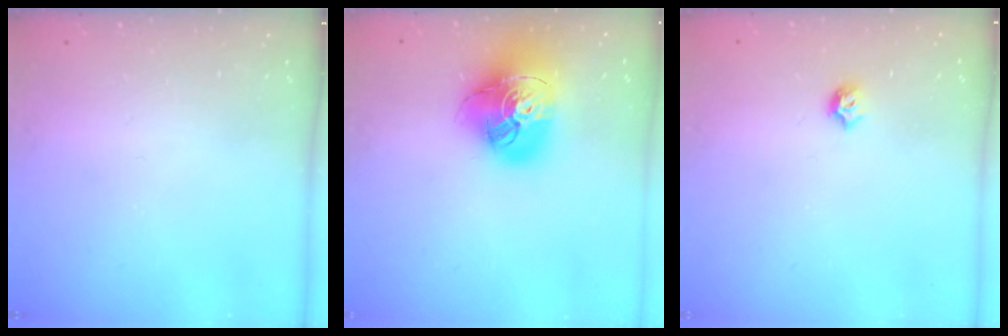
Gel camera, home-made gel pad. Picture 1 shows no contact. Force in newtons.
{"total": 20.6, "press": 20.5, "slide": 2.1}
{"total": 4.9, "press": 4.8, "slide": 0.9}